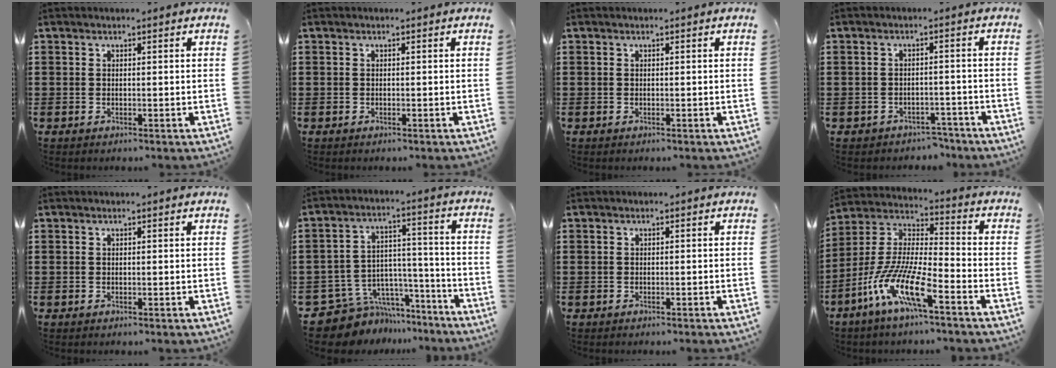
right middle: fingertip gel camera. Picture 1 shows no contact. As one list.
[{"total": 0.0}, {"total": 0.0}, {"total": 2.6, "force": [-2.5, 0.7, -0.2], "torque": [-0.005, 0.002, -0.056]}, {"total": 0.0}, {"total": 9.1, "force": [-7.3, 5.1, 1.4], "torque": [-0.039, 0.013, -0.135]}, {"total": 0.8, "force": [-0.6, 0.6, 0.0], "torque": [0.000, 0.003, -0.015]}, {"total": 11.7, "force": [-8.0, 1.9, 8.4], "torque": [-0.201, -0.020, -0.167]}]